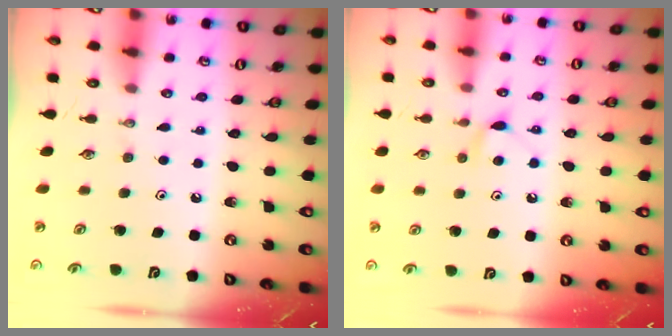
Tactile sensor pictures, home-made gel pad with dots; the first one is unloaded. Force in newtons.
{"total": 6.5, "press": 6.5, "slide": 0.8}